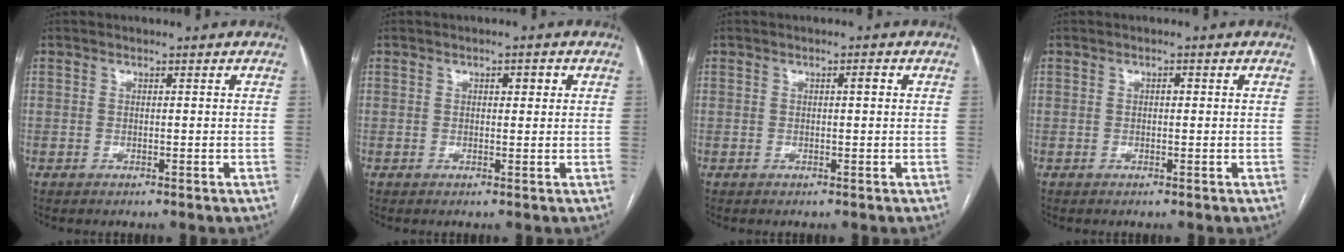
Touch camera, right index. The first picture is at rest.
{"total": 1.7, "force": [0.6, 0.7, 1.4], "torque": [-0.021, 0.005, 0.008]}
{"total": 1.1, "force": [0.2, 0.2, 1.0], "torque": [-0.014, 0.004, 0.002]}
{"total": 0.7, "force": [0.1, 0.4, 0.6], "torque": [-0.008, 0.003, -0.001]}